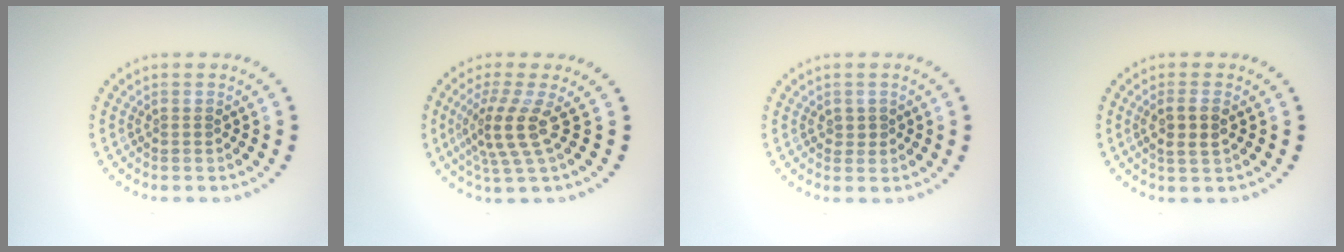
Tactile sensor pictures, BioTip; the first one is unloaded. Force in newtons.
{"total": 3.7, "press": 2.6, "slide": 2.6}
{"total": 0.6, "press": 0.5, "slide": 0.3}
{"total": 2.3, "press": 2.2, "slide": 0.7}